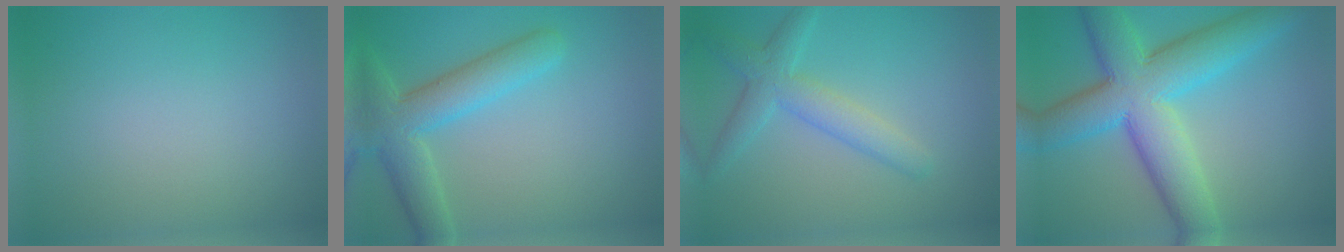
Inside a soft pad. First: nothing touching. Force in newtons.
{"total": 6.0, "press": 6.0, "slide": 0.4}
{"total": 3.7, "press": 3.7, "slide": 0.1}
{"total": 10.5, "press": 10.5, "slide": 0.4}